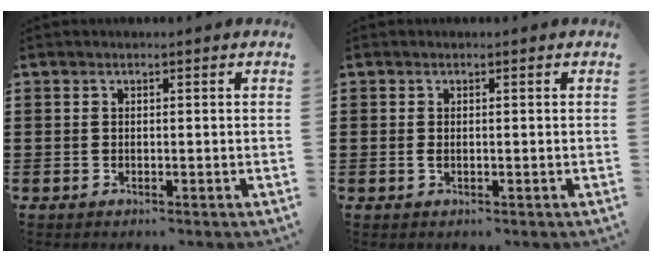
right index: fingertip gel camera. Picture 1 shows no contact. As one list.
[{"total": 0.7, "force": [-0.1, 0.2, 0.7], "torque": [-0.016, -0.004, -0.001]}]